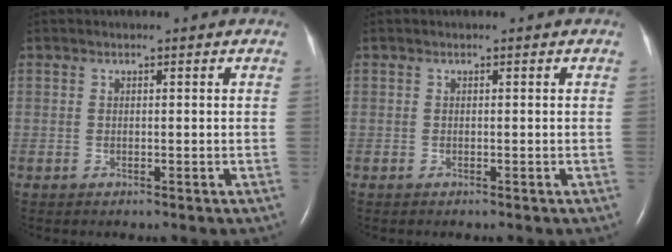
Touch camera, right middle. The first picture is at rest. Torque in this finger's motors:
{"motor_torque": [-0.27, -0.01, -0.02, 0.00]}